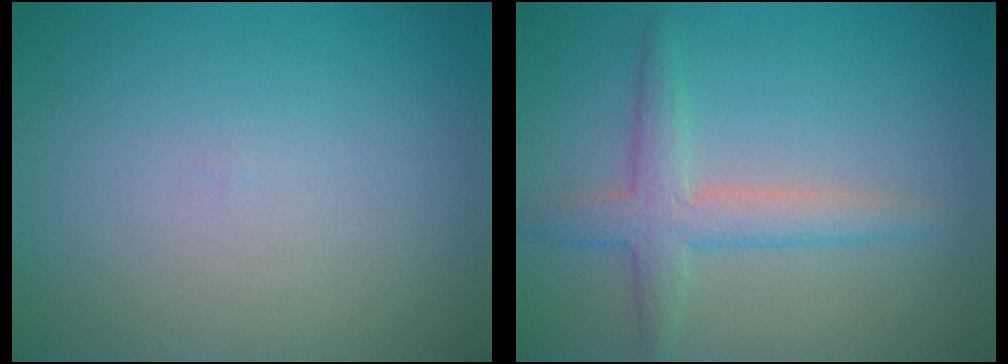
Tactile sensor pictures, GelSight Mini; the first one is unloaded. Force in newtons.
{"total": 3.3, "press": 3.3, "slide": 0.2}